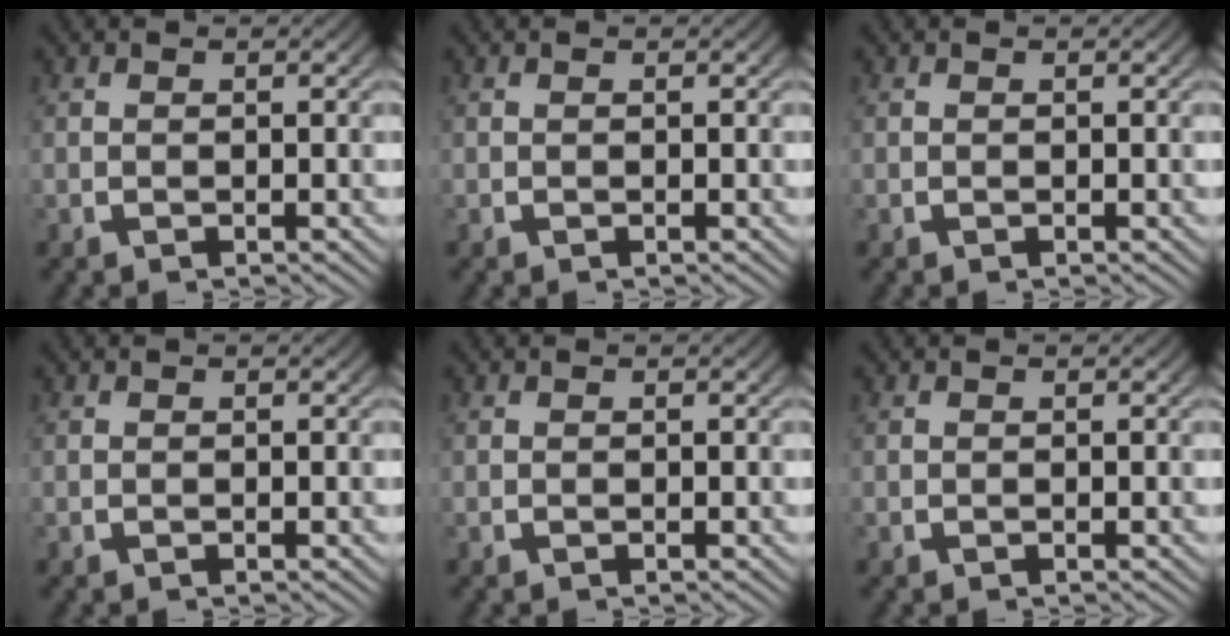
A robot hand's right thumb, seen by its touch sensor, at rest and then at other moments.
{"total": 0.0}
{"total": 0.0}
{"total": 0.0}
{"total": 0.0}
{"total": 0.0}